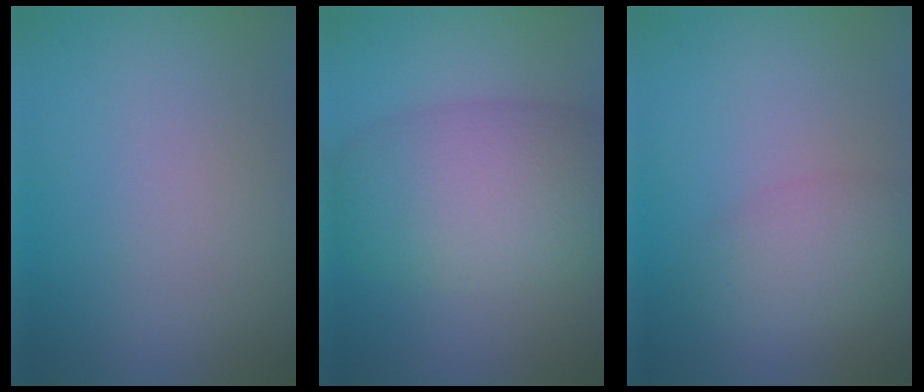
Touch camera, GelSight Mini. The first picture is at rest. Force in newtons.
{"total": 8.0, "press": 8.0, "slide": 0.1}
{"total": 3.0, "press": 3.0, "slide": 0.0}